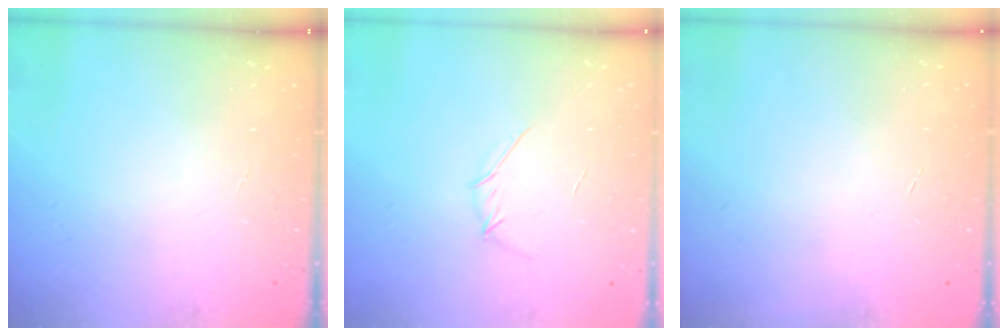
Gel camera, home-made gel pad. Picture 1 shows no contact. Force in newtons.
{"total": 4.2, "press": 4.2, "slide": 0.8}
{"total": 0.6, "press": 0.6, "slide": 0.2}